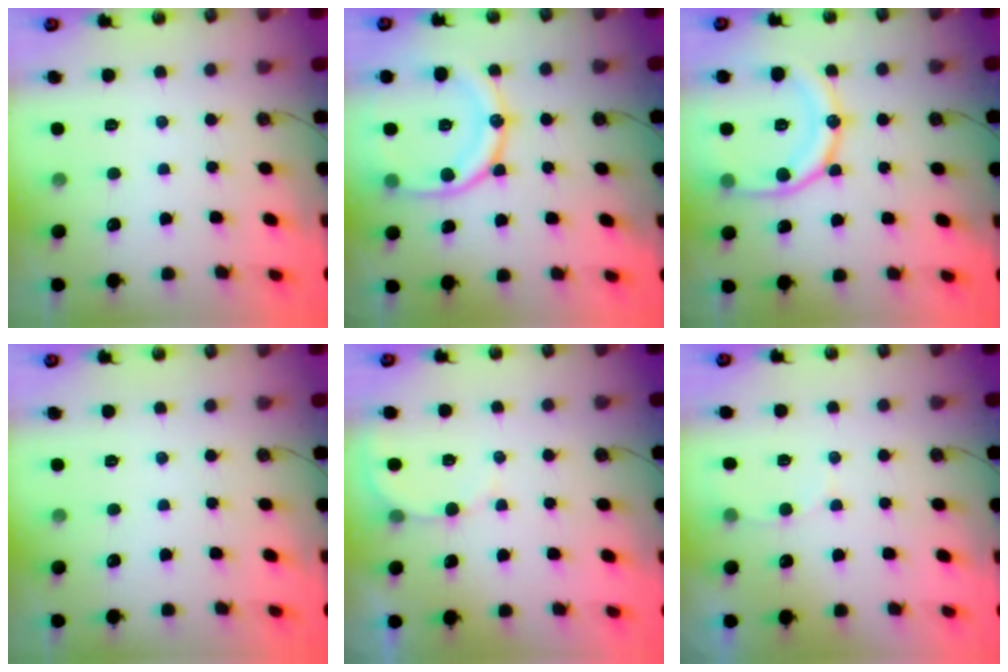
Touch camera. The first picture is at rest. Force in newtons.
{"total": 17.4, "press": 17.3, "slide": 2.0}
{"total": 17.3, "press": 17.2, "slide": 1.9}
{"total": 0.0}
{"total": 4.4, "press": 4.4, "slide": 0.3}
{"total": 4.4, "press": 4.4, "slide": 0.5}